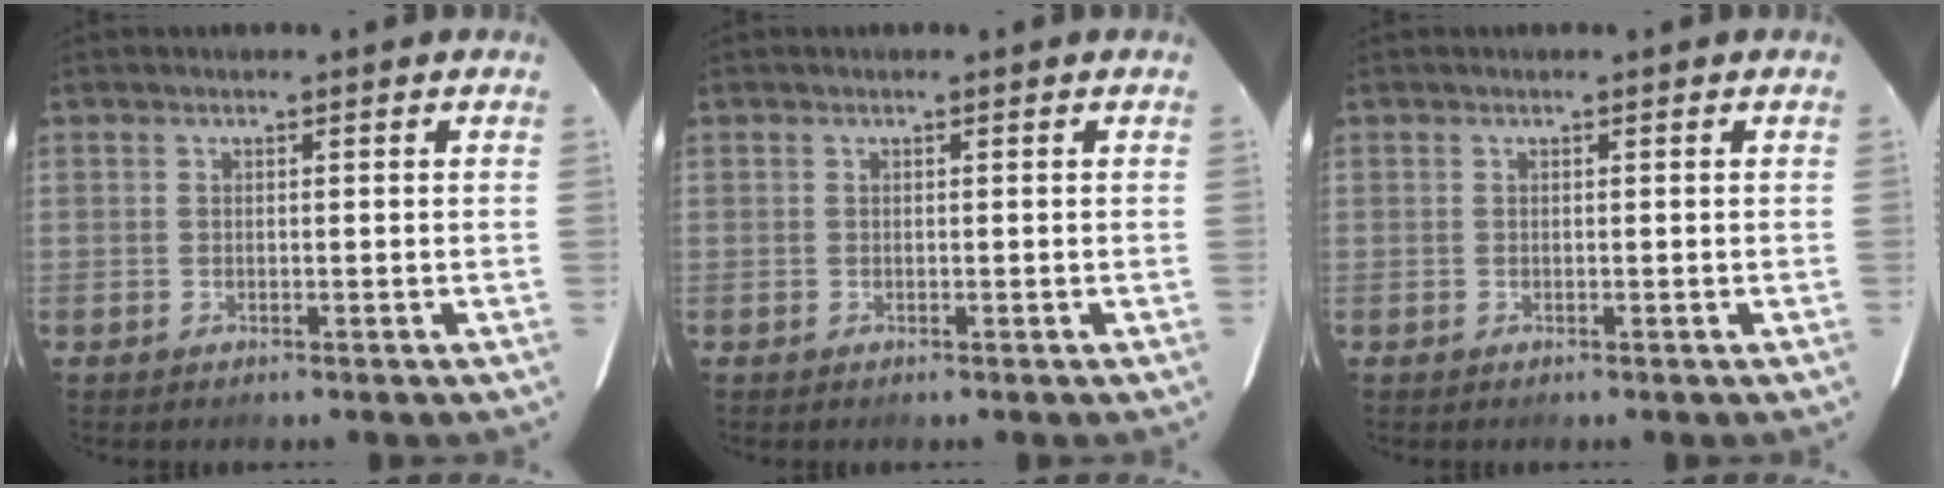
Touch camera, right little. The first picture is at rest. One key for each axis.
{"total": 0.0}
{"total": 0.0}